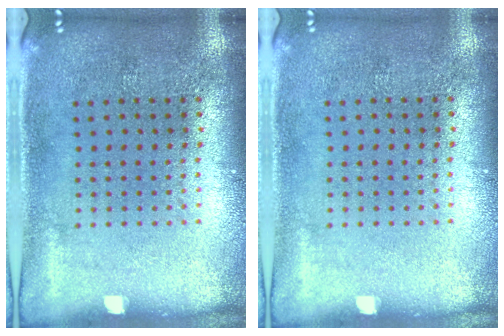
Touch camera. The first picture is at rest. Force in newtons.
{"total": 0.0}